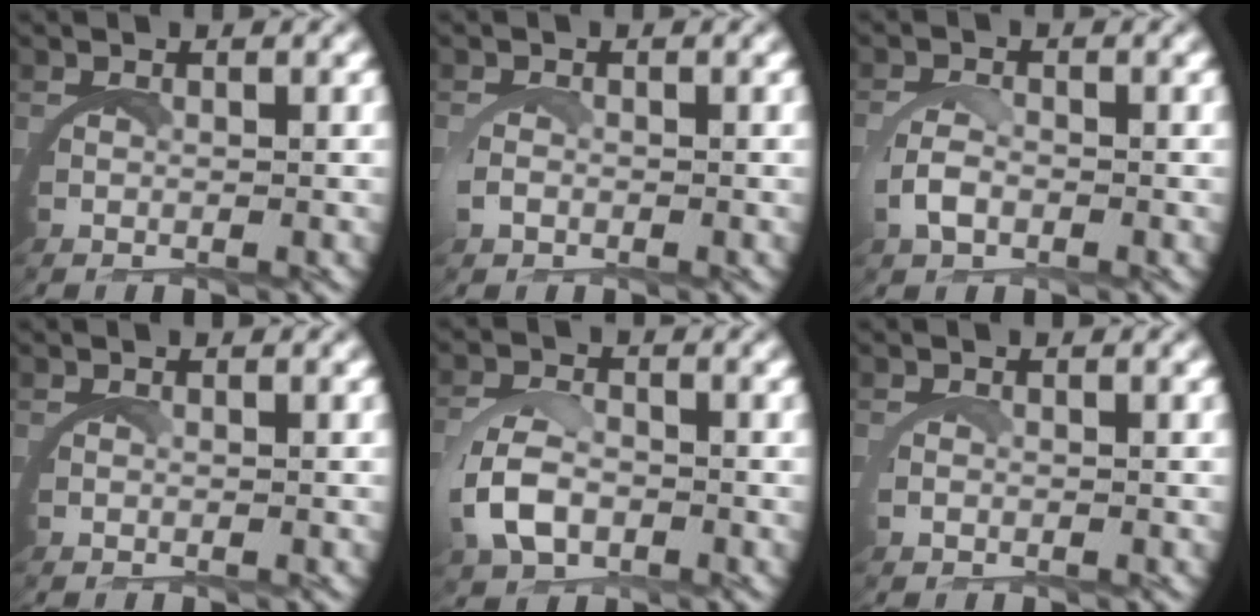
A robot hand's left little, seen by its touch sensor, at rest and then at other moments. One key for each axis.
{"total": 0.6, "fx": 0.2, "fy": 0.3, "fz": 0.5, "tx": -0.027, "ty": -0.006, "tz": 0.000}
{"total": 1.6, "fx": 0.0, "fy": 0.9, "fz": 1.3, "tx": -0.042, "ty": -0.006, "tz": -0.002}
{"total": 2.2, "fx": 1.0, "fy": -1.9, "fz": -0.6, "tx": 0.005, "ty": -0.007, "tz": 0.020}
{"total": 3.4, "fx": -0.2, "fy": 2.3, "fz": 2.5, "tx": -0.067, "ty": -0.005, "tz": -0.005}
{"total": 0.5, "fx": 0.4, "fy": 0.0, "fz": 0.2, "tx": -0.020, "ty": -0.005, "tz": 0.006}